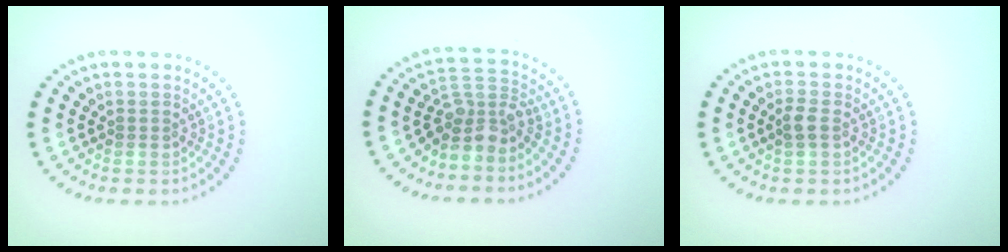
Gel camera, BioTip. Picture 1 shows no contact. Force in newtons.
{"total": 3.6, "press": 2.8, "slide": 2.2}
{"total": 1.2, "press": 1.2, "slide": 0.3}